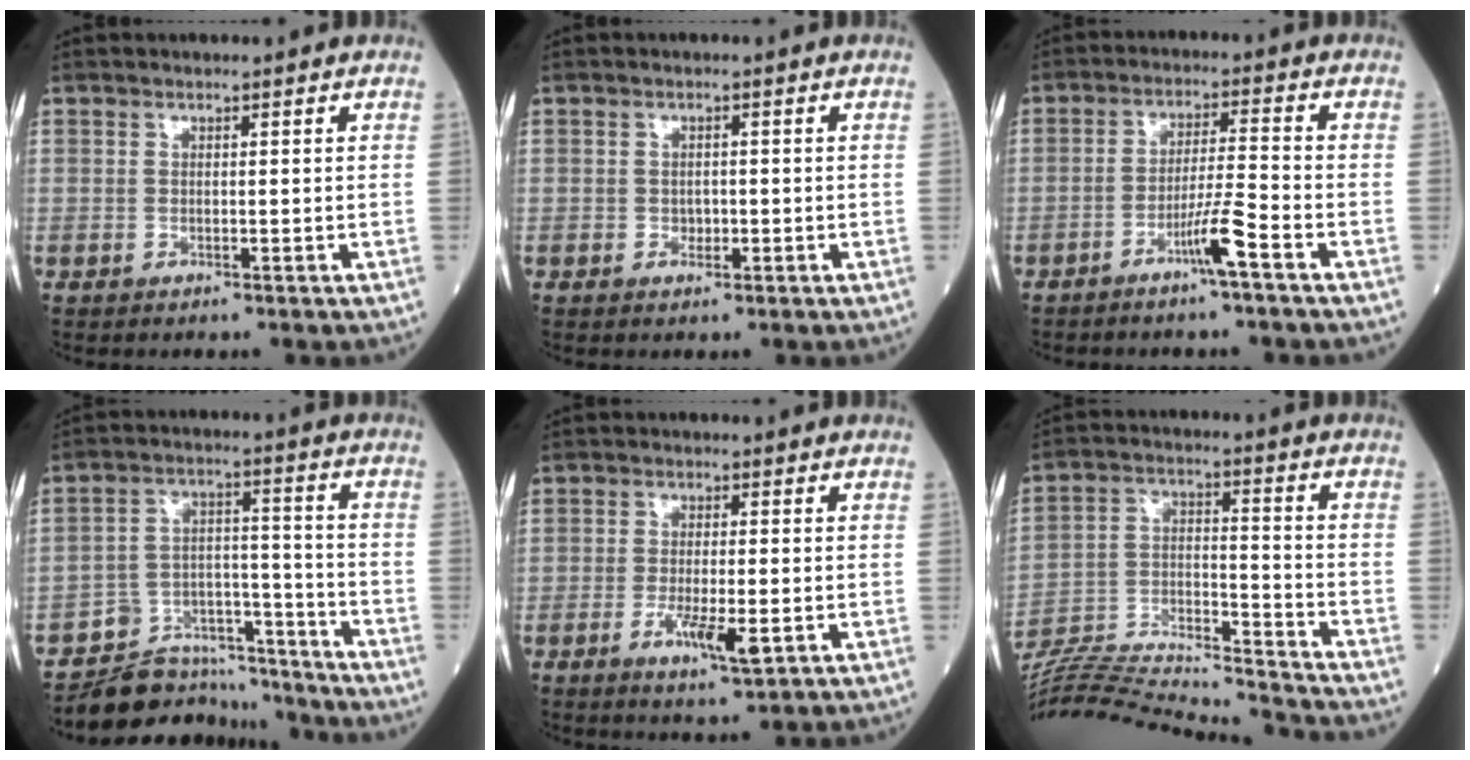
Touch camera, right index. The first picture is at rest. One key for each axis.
{"total": 1.4, "fx": -0.3, "fy": 1.1, "fz": 0.8, "tx": -0.015, "ty": 0.003, "tz": 0.002}
{"total": 5.5, "fx": -3.2, "fy": -0.7, "fz": 4.4, "tx": -0.084, "ty": 0.000, "tz": -0.059}
{"total": 11.2, "fx": -10.4, "fy": 4.0, "fz": 0.5, "tx": 0.005, "ty": 0.056, "tz": -0.172}
{"total": 5.6, "fx": -1.9, "fy": 1.2, "fz": 5.1, "tx": -0.093, "ty": -0.008, "tz": -0.029}
{"total": 23.4, "fx": -22.4, "fy": 0.1, "fz": 7.0, "tx": -0.155, "ty": -0.010, "tz": -0.357}